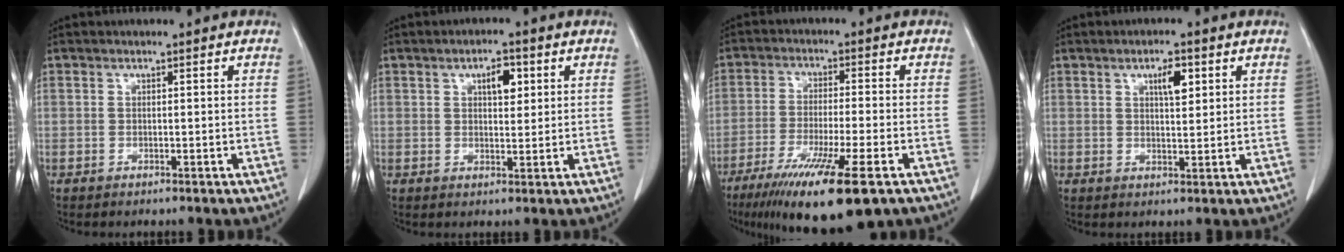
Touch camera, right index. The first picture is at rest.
{"total": 4.0, "force": [1.6, 1.7, 3.2], "torque": [-0.050, 0.002, 0.023]}
{"total": 15.8, "force": [-9.8, 1.3, 12.3], "torque": [-0.195, -0.045, -0.157]}
{"total": 3.8, "force": [1.7, 1.1, 3.2], "torque": [-0.053, 0.000, 0.028]}